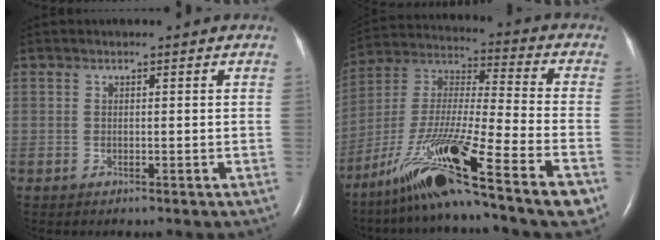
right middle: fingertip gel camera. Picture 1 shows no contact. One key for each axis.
{"total": 23.1, "fx": -14.1, "fy": 0.3, "fz": 18.3, "tx": -0.326, "ty": -0.036, "tz": -0.251}